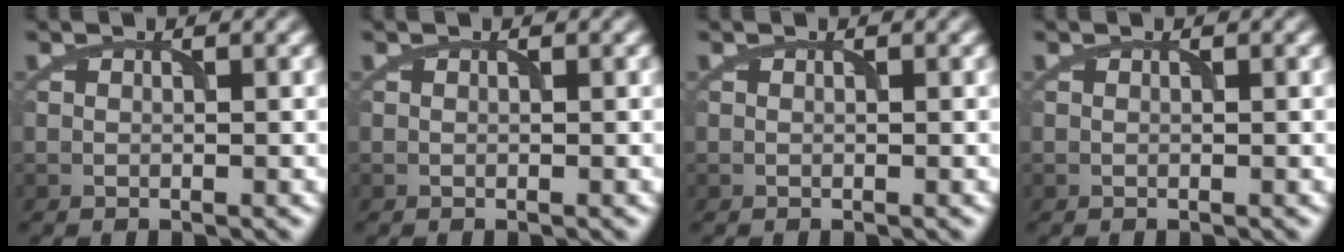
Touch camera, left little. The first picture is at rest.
{"total": 0.0}
{"total": 0.0}
{"total": 0.0}